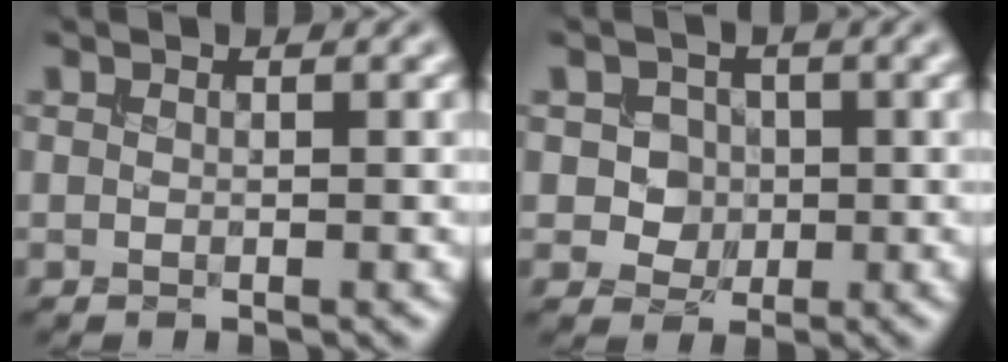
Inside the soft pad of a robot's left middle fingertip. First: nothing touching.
{"total": 2.7, "force": [0.2, 2.5, 1.0], "torque": [-0.006, 0.003, 0.005]}